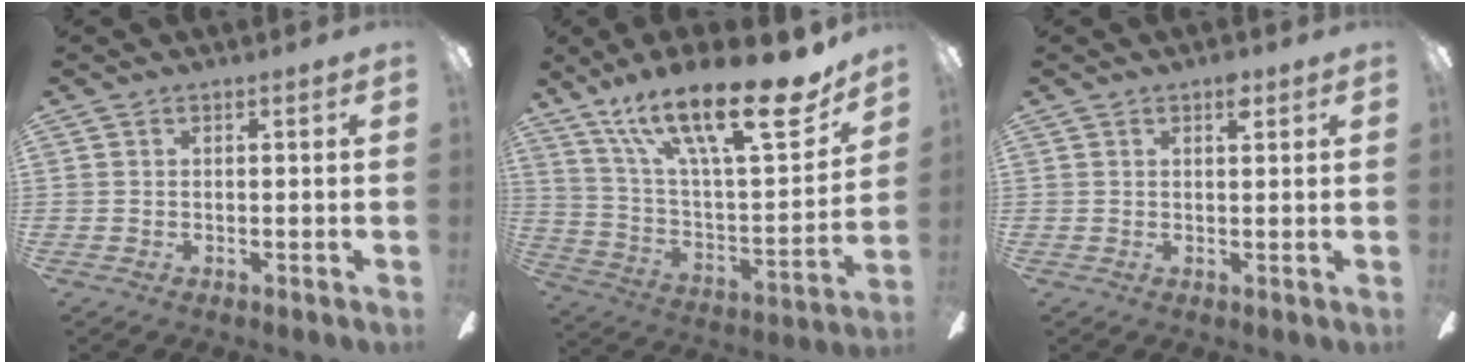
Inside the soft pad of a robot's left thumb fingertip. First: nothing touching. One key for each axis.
{"total": 26.7, "fx": 17.6, "fy": 7.9, "fz": 18.6, "tx": -0.293, "ty": -0.098, "tz": 0.290}
{"total": 2.5, "fx": 1.7, "fy": 0.9, "fz": 1.7, "tx": -0.013, "ty": -0.006, "tz": 0.024}